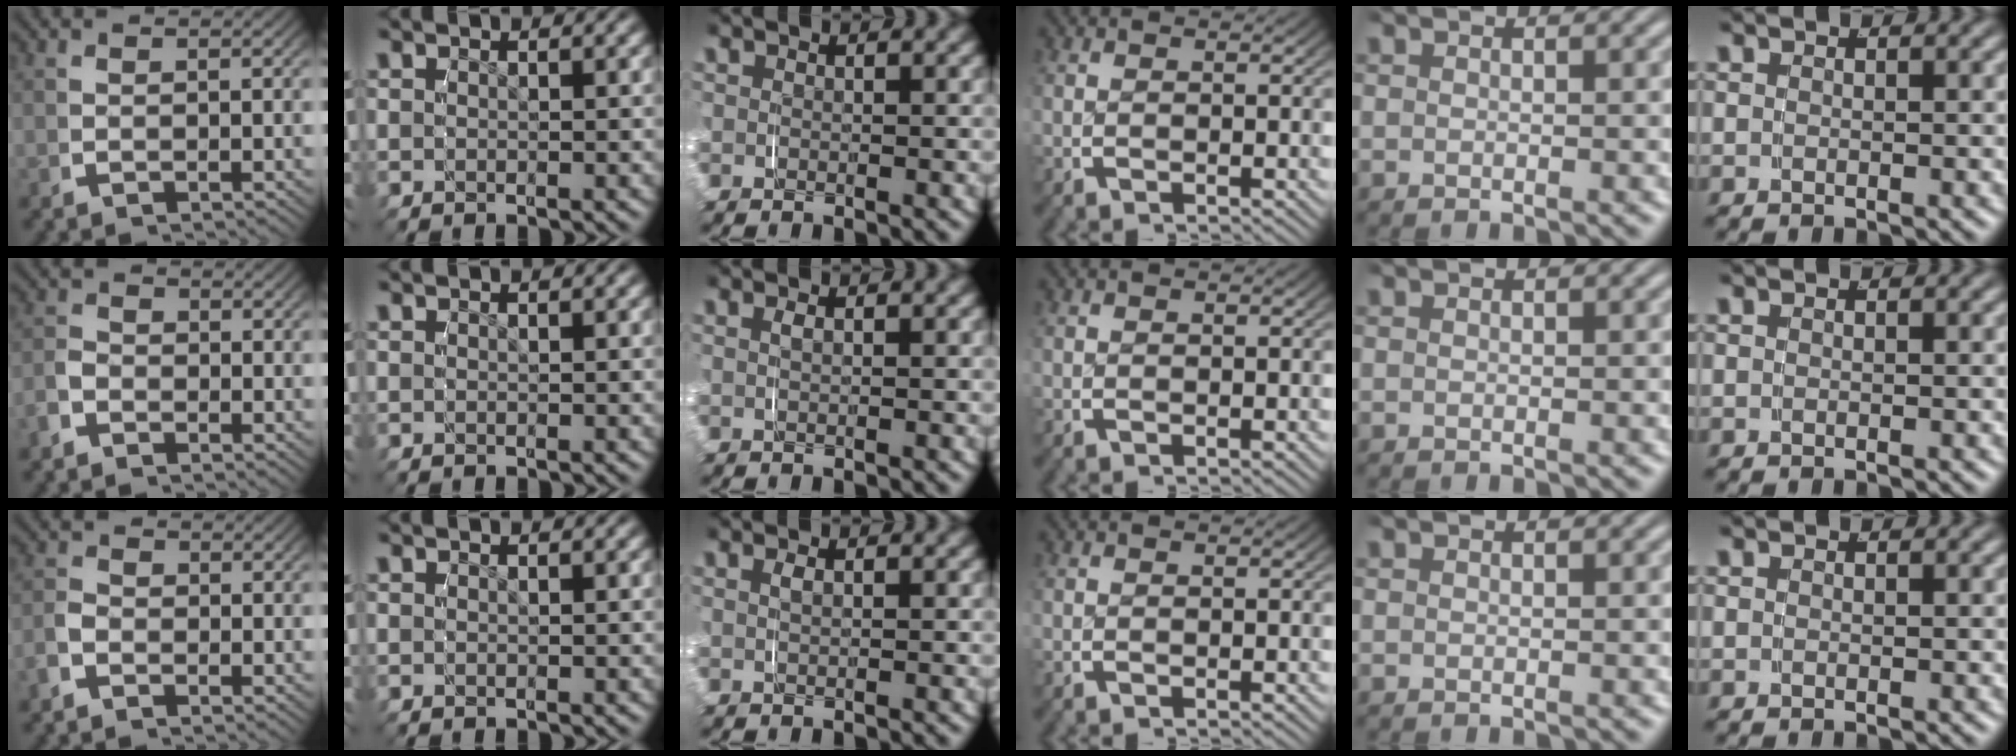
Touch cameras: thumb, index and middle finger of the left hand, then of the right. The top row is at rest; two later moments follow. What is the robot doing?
{"motion": "grasp_and_lifting", "object": "paper"}